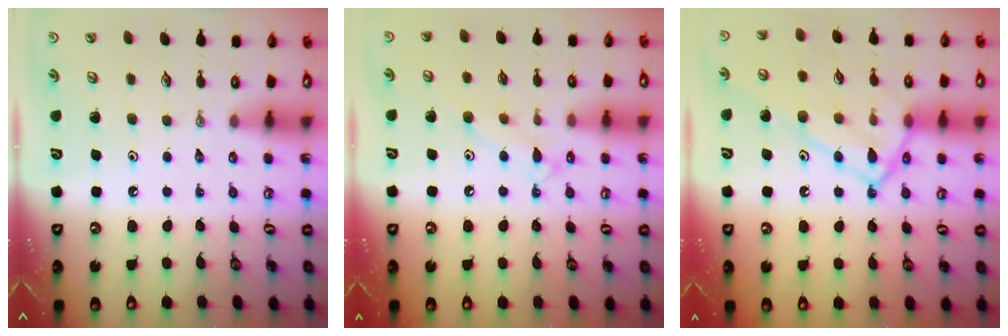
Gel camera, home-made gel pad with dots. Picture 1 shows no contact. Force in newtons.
{"total": 9.4, "press": 9.3, "slide": 0.7}
{"total": 15.3, "press": 15.3, "slide": 1.1}